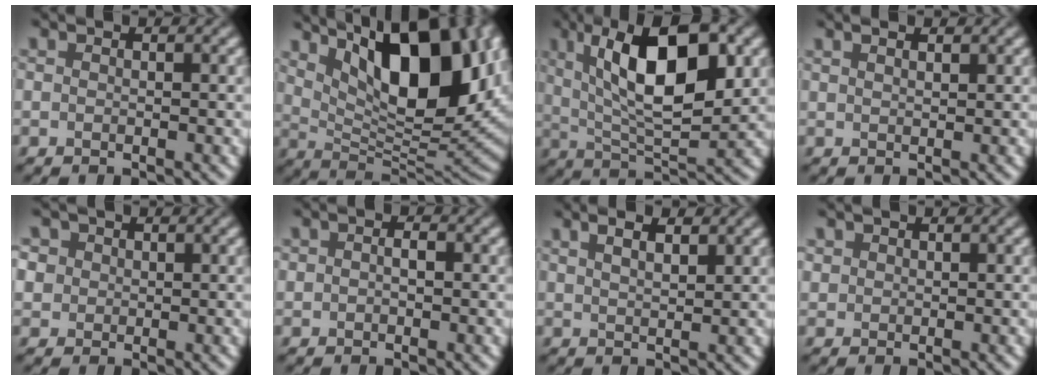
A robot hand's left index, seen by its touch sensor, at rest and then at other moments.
{"total": 14.2, "force": [5.7, 5.6, 11.8], "torque": [-0.184, 0.002, 0.100]}
{"total": 11.1, "force": [3.2, 3.8, 9.9], "torque": [-0.160, 0.006, 0.052]}
{"total": 1.3, "force": [1.0, 0.1, 0.9], "torque": [-0.008, 0.003, 0.012]}
{"total": 4.5, "force": [2.1, 3.5, 1.9], "torque": [-0.059, 0.013, 0.030]}
{"total": 1.7, "force": [0.1, 1.2, 1.2], "torque": [-0.019, 0.008, -0.003]}
{"total": 2.5, "force": [1.6, 0.6, 1.7], "torque": [-0.023, 0.009, 0.023]}
{"total": 0.6, "force": [0.3, 0.6, 0.0], "torque": [-0.002, -0.002, 0.009]}